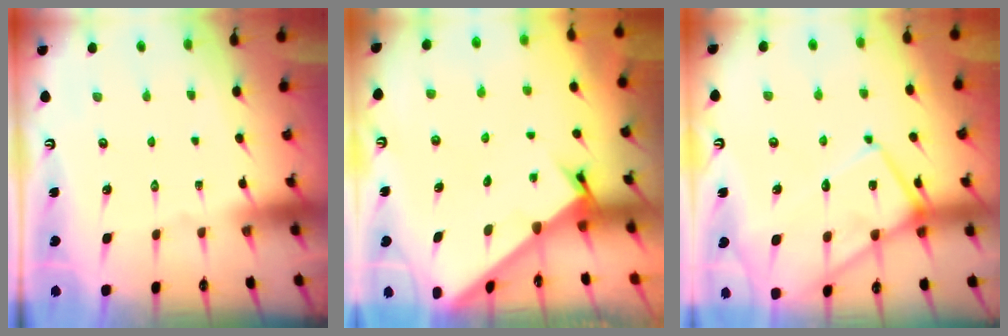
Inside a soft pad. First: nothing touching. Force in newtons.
{"total": 1.9, "press": 1.9, "slide": 0.2}
{"total": 12.9, "press": 12.8, "slide": 1.3}